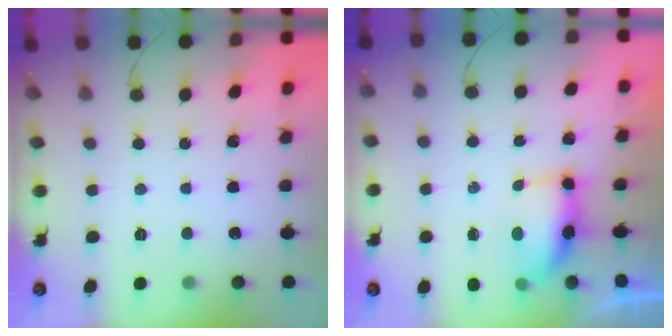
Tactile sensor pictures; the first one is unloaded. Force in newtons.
{"total": 6.3, "press": 6.2, "slide": 0.7}